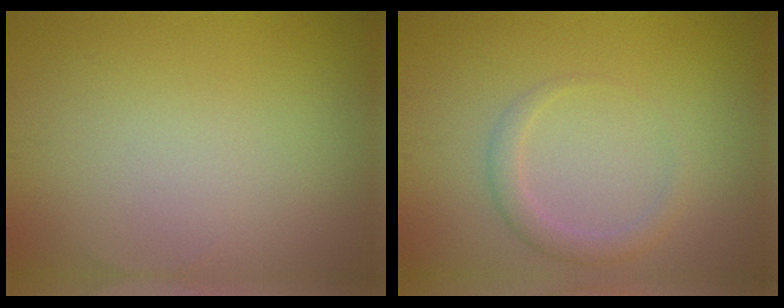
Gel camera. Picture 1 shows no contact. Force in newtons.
{"total": 1.9, "press": 1.9, "slide": 0.2}